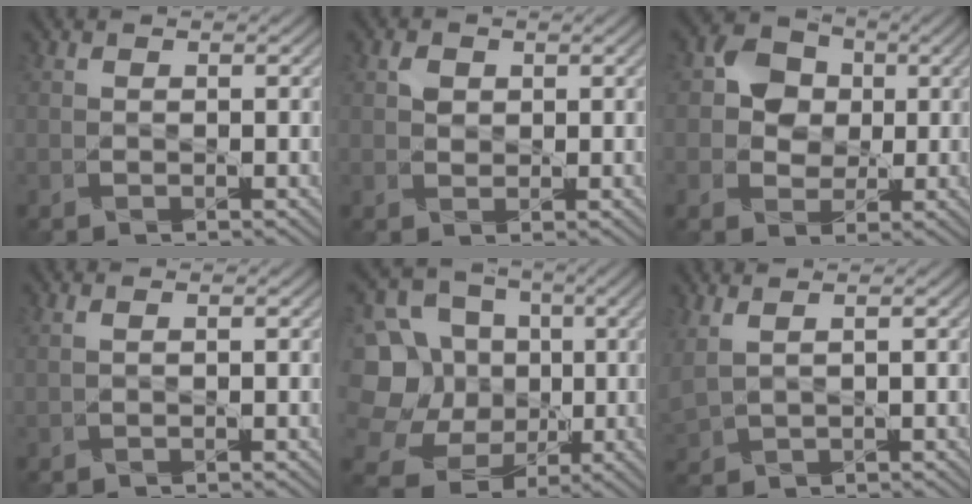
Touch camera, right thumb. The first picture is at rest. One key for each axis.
{"total": 1.3, "fx": 0.6, "fy": 1.0, "fz": 0.7, "tx": -0.022, "ty": -0.001, "tz": 0.010}
{"total": 5.4, "fx": 0.9, "fy": 4.5, "fz": 2.9, "tx": -0.068, "ty": 0.013, "tz": 0.001}
{"total": 0.8, "fx": 0.6, "fy": -0.4, "fz": 0.3, "tx": -0.016, "ty": 0.003, "tz": 0.018}
{"total": 17.5, "fx": 0.0, "fy": 16.0, "fz": 7.2, "tx": -0.263, "ty": 0.036, "tz": -0.009}
{"total": 2.8, "fx": 2.1, "fy": 0.5, "fz": 1.9, "tx": -0.068, "ty": 0.007, "tz": 0.051}